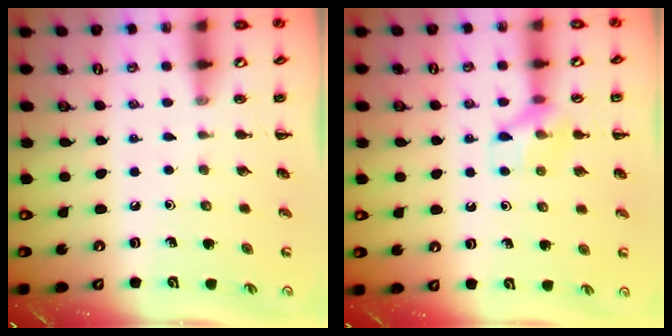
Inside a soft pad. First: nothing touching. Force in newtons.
{"total": 9.4, "press": 9.4, "slide": 0.6}